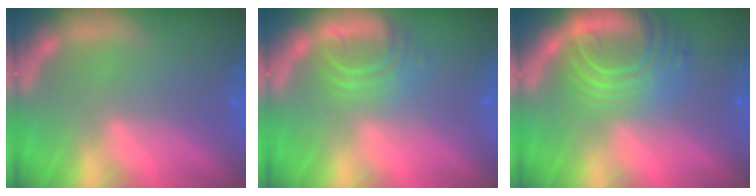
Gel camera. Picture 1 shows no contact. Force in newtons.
{"total": 4.0}
{"total": 9.0}